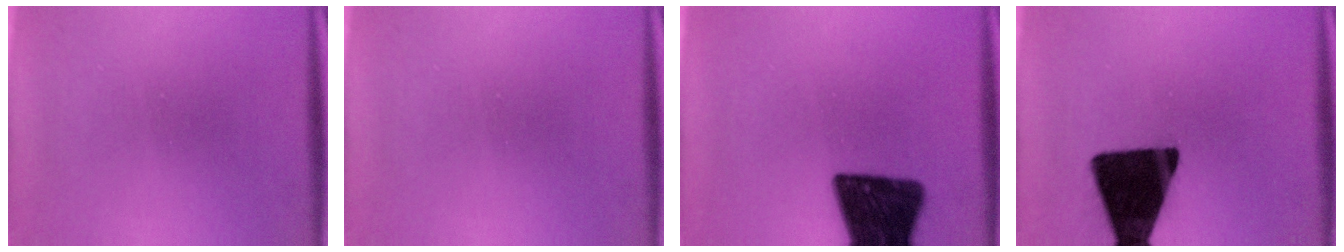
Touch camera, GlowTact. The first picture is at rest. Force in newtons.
{"total": 0.0}
{"total": 16.3}
{"total": 19.0}